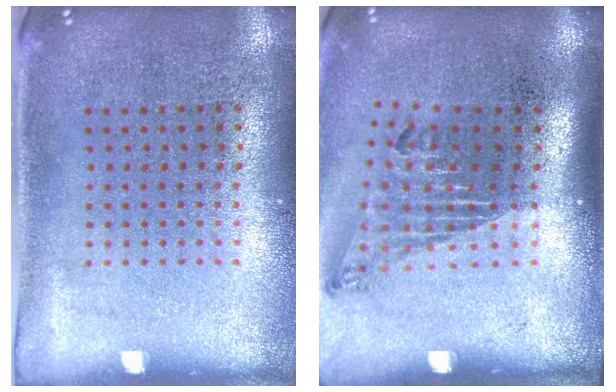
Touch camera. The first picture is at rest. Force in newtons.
{"total": 1.7, "press": 1.1, "slide": 1.3}